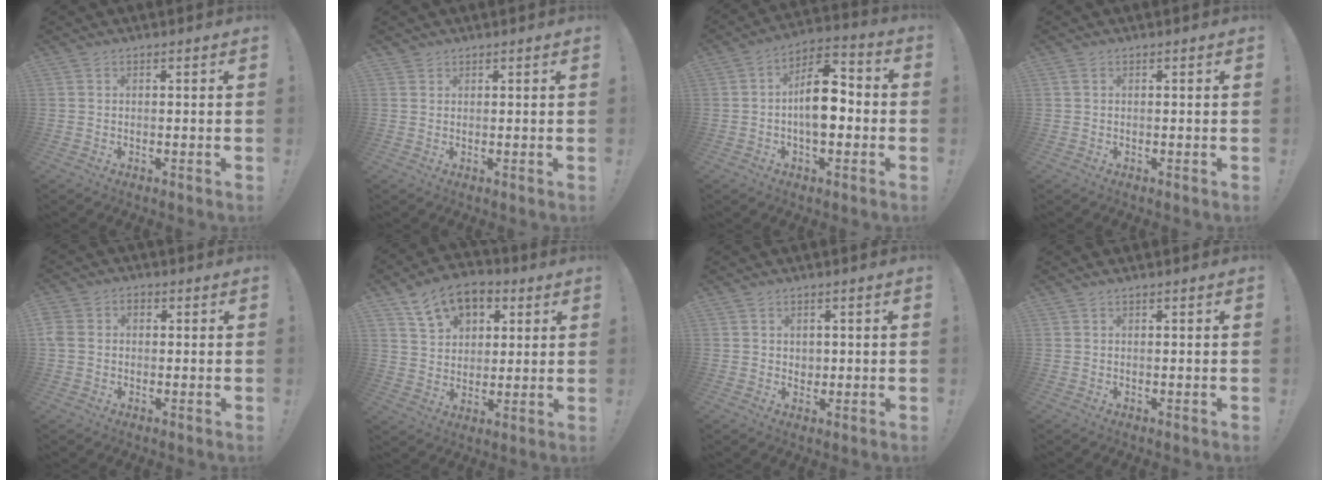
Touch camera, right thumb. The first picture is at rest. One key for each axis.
{"total": 1.4, "fx": 1.2, "fy": 0.8, "fz": 0.1, "tx": 0.005, "ty": -0.008, "tz": 0.021}
{"total": 13.5, "fx": -1.7, "fy": 7.8, "fz": 11.0, "tx": -0.172, "ty": 0.014, "tz": -0.033}
{"total": 0.5, "fx": 0.2, "fy": 0.1, "fz": 0.4, "tx": -0.010, "ty": 0.001, "tz": 0.004}
{"total": 5.3, "fx": -0.3, "fy": 4.5, "fz": 2.8, "tx": -0.056, "ty": 0.007, "tz": -0.005}
{"total": 12.5, "fx": 7.0, "fy": 8.6, "fz": 5.9, "tx": -0.093, "ty": -0.032, "tz": 0.135}
{"total": 2.5, "fx": 1.1, "fy": 2.2, "fz": 0.2, "tx": 0.006, "ty": -0.005, "tz": 0.019}
{"total": 0.7, "fx": 0.5, "fy": -0.1, "fz": 0.4, "tx": -0.001, "ty": -0.002, "tz": 0.007}